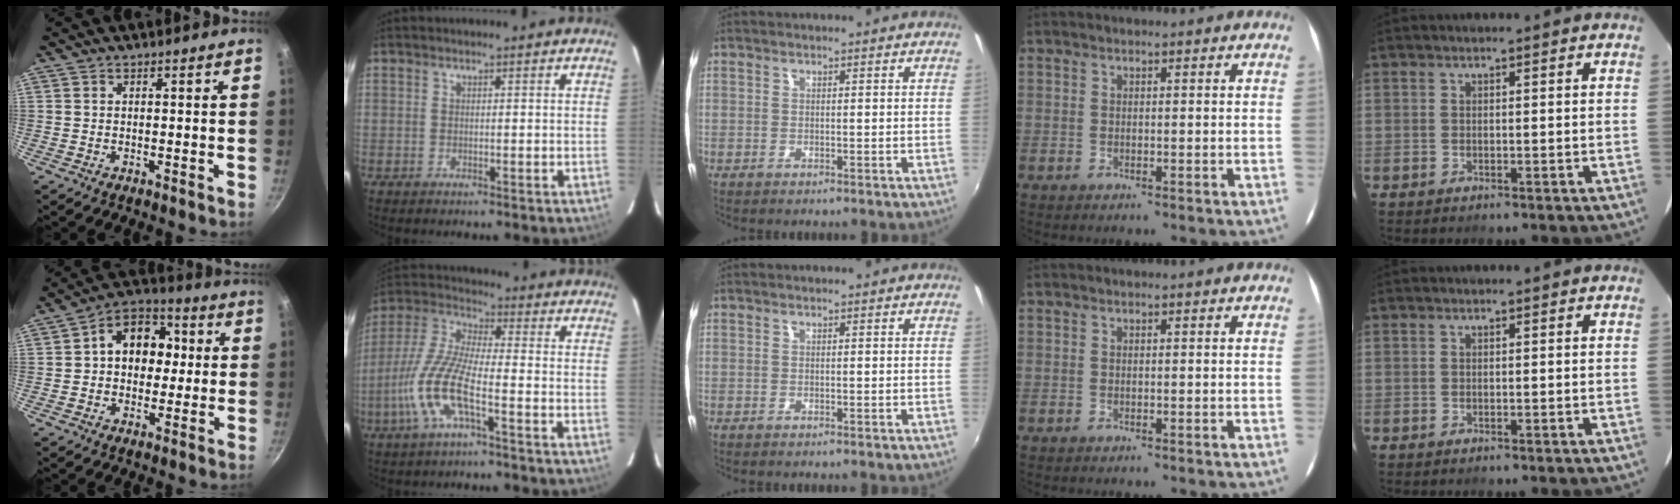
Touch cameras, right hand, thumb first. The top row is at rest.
{"thumb": {"total": 12.0, "force": [1.2, 9.2, 7.6], "torque": [-0.064, 0.028, 0.000]}, "index": {"total": 11.7, "force": [-4.8, 2.1, 10.5], "torque": [-0.234, -0.004, -0.099]}}